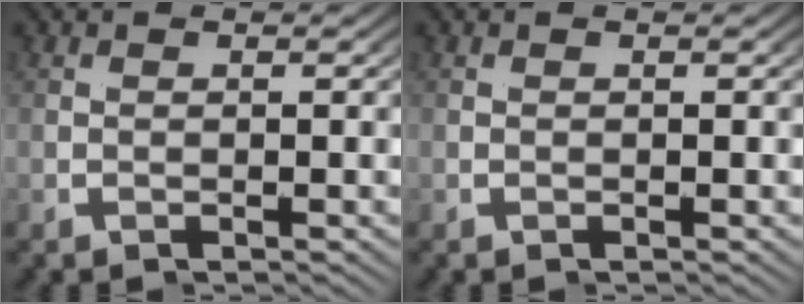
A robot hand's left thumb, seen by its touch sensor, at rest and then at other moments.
{"total": 0.0}